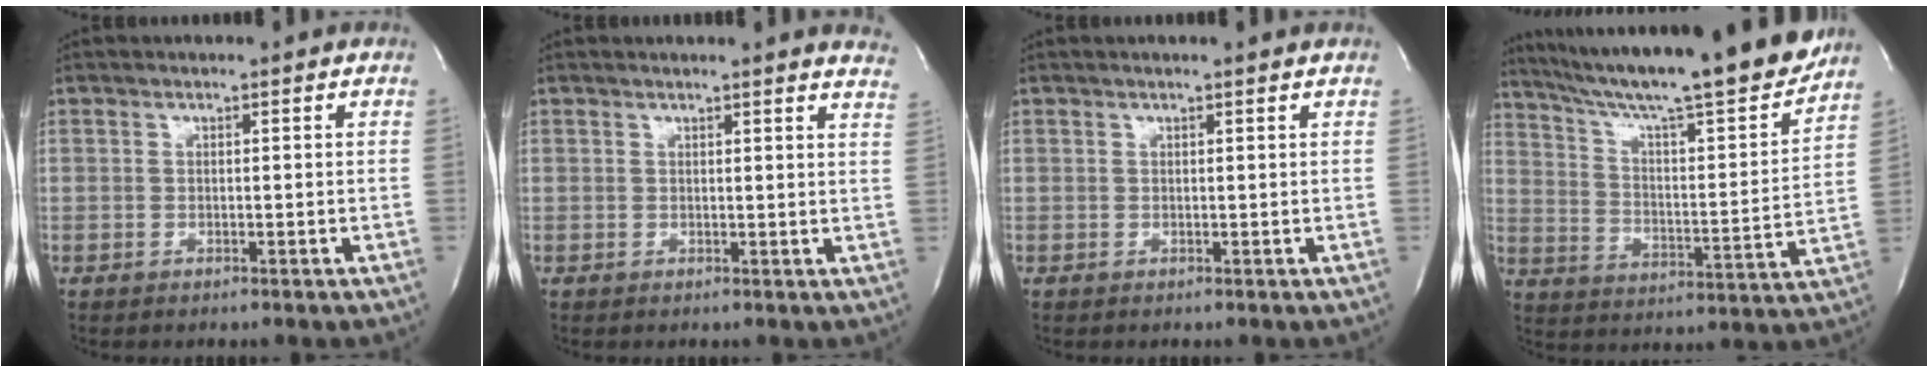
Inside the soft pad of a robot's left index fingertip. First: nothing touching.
{"total": 8.7, "force": [8.3, 0.3, 2.8], "torque": [-0.024, -0.032, 0.065]}
{"total": 1.3, "force": [1.1, -0.3, 0.7], "torque": [-0.015, 0.008, 0.019]}
{"total": 24.2, "force": [21.0, 0.6, 12.0], "torque": [-0.202, -0.035, 0.308]}